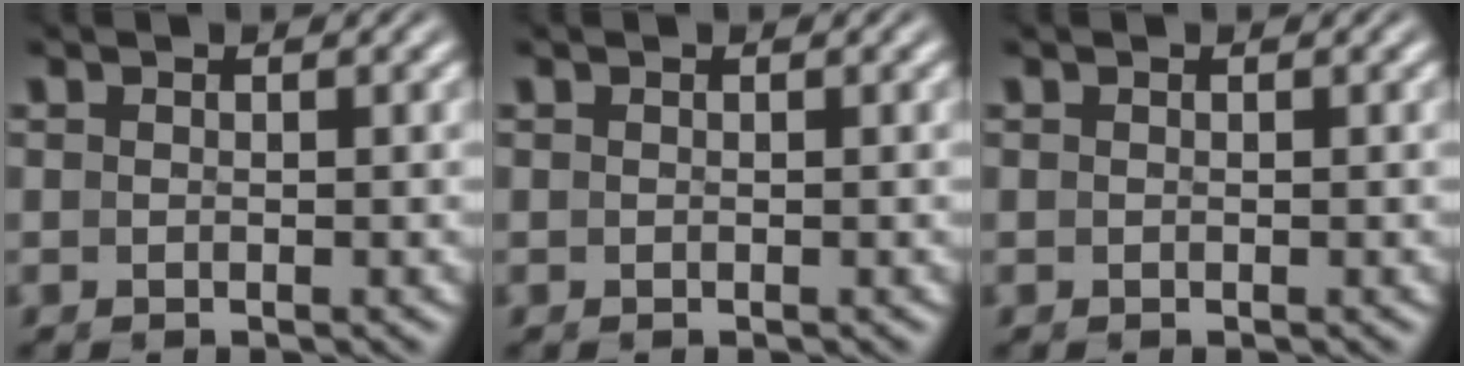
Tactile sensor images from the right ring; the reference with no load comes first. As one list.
[{"total": 0.0}, {"total": 0.0}]